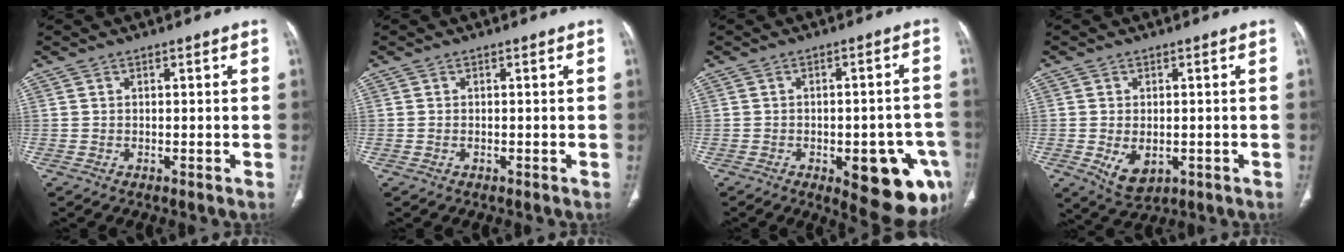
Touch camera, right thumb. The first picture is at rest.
{"total": 0.0}
{"total": 15.3, "force": [-6.0, 6.4, 12.6], "torque": [-0.101, 0.022, -0.056]}
{"total": 5.9, "force": [-1.3, 3.8, 4.3], "torque": [-0.067, -0.007, -0.006]}